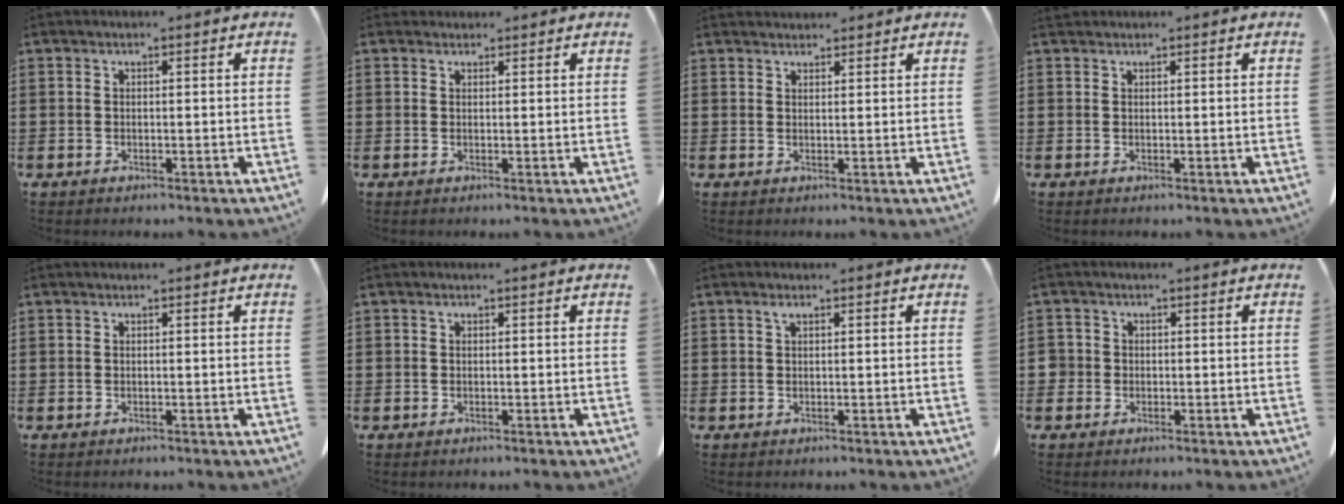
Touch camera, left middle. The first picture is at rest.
{"total": 0.9, "force": [0.8, 0.4, 0.0], "torque": [0.006, -0.002, 0.014]}
{"total": 1.7, "force": [1.6, 0.4, 0.0], "torque": [-0.003, 0.001, 0.032]}
{"total": 0.5, "force": [0.5, 0.2, 0.1], "torque": [-0.004, 0.001, 0.010]}
{"total": 0.0}
{"total": 0.0}
{"total": 0.8, "force": [0.4, 0.3, 0.7], "torque": [-0.015, 0.003, 0.006]}
{"total": 1.4, "force": [-0.2, 1.4, 0.3], "torque": [-0.011, 0.005, -0.006]}